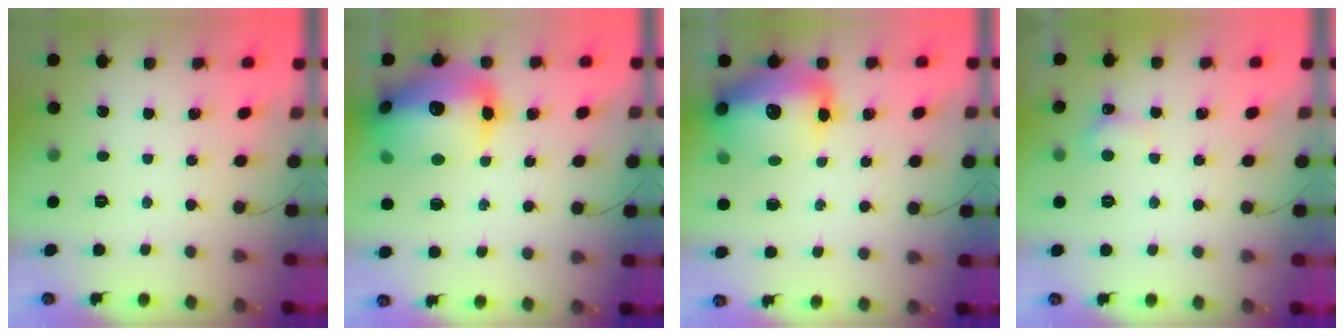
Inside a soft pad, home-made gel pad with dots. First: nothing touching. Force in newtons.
{"total": 24.9, "press": 24.4, "slide": 5.1}
{"total": 18.8, "press": 18.1, "slide": 4.8}
{"total": 5.1, "press": 4.9, "slide": 1.3}